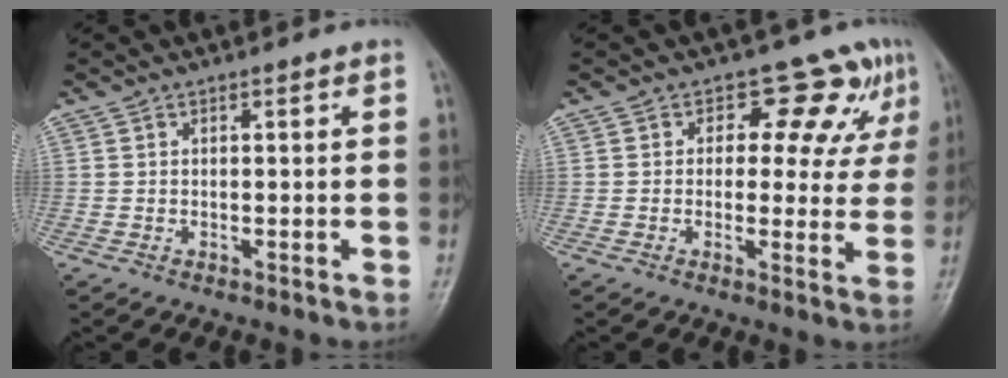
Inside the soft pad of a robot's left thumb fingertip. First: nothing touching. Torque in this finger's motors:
{"motor_torque": [-0.10, 0.20, -0.12, -0.07, 0.08]}